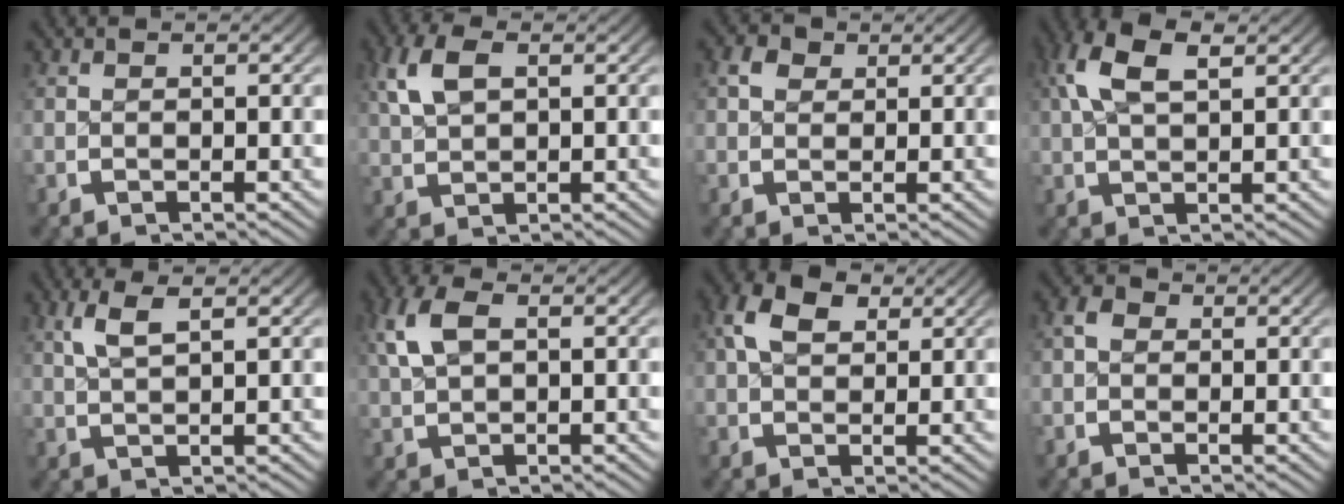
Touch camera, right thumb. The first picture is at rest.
{"total": 3.8, "force": [1.9, 1.9, 2.7], "torque": [-0.064, 0.005, 0.045]}
{"total": 2.2, "force": [1.3, 1.5, 1.1], "torque": [-0.014, 0.000, 0.022]}
{"total": 4.5, "force": [2.5, 1.6, 3.4], "torque": [-0.074, 0.005, 0.053]}
{"total": 3.0, "force": [2.0, 0.4, 2.2], "torque": [-0.046, 0.008, 0.045]}
{"total": 4.0, "force": [1.7, 2.1, 2.9], "torque": [-0.073, 0.005, 0.038]}
{"total": 4.8, "force": [2.4, 2.7, 3.1], "torque": [-0.053, 0.001, 0.044]}
{"total": 1.9, "force": [0.5, 1.5, 1.0], "torque": [-0.019, -0.001, 0.004]}